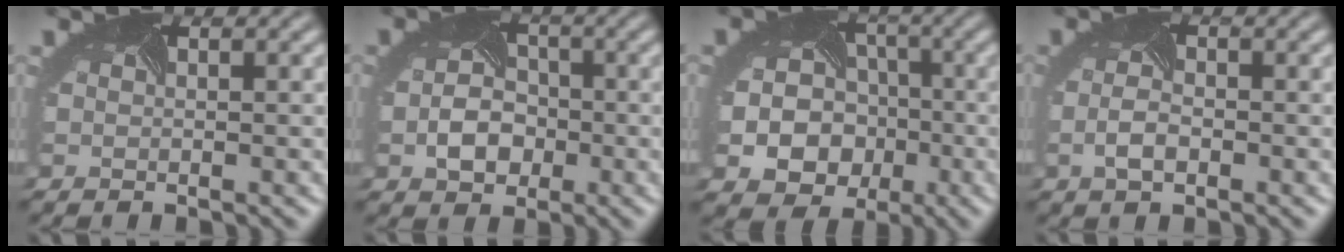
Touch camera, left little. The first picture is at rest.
{"total": 3.5, "force": [-1.5, 2.6, 1.8], "torque": [-0.039, -0.005, -0.021]}
{"total": 9.8, "force": [-3.0, 8.4, 4.0], "torque": [-0.070, -0.027, -0.054]}
{"total": 1.9, "force": [-1.2, 0.8, 1.3], "torque": [-0.039, -0.005, -0.016]}